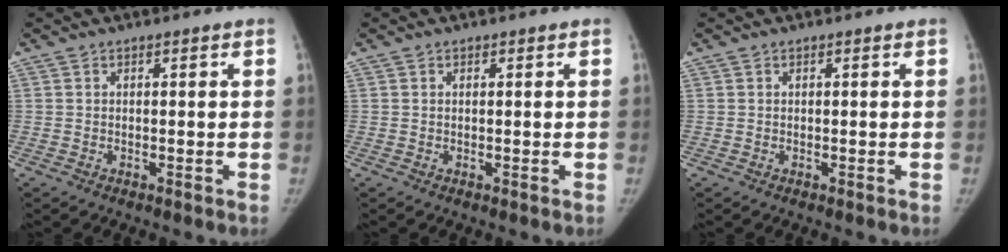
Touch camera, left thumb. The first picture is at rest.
{"total": 0.0}
{"total": 0.0}